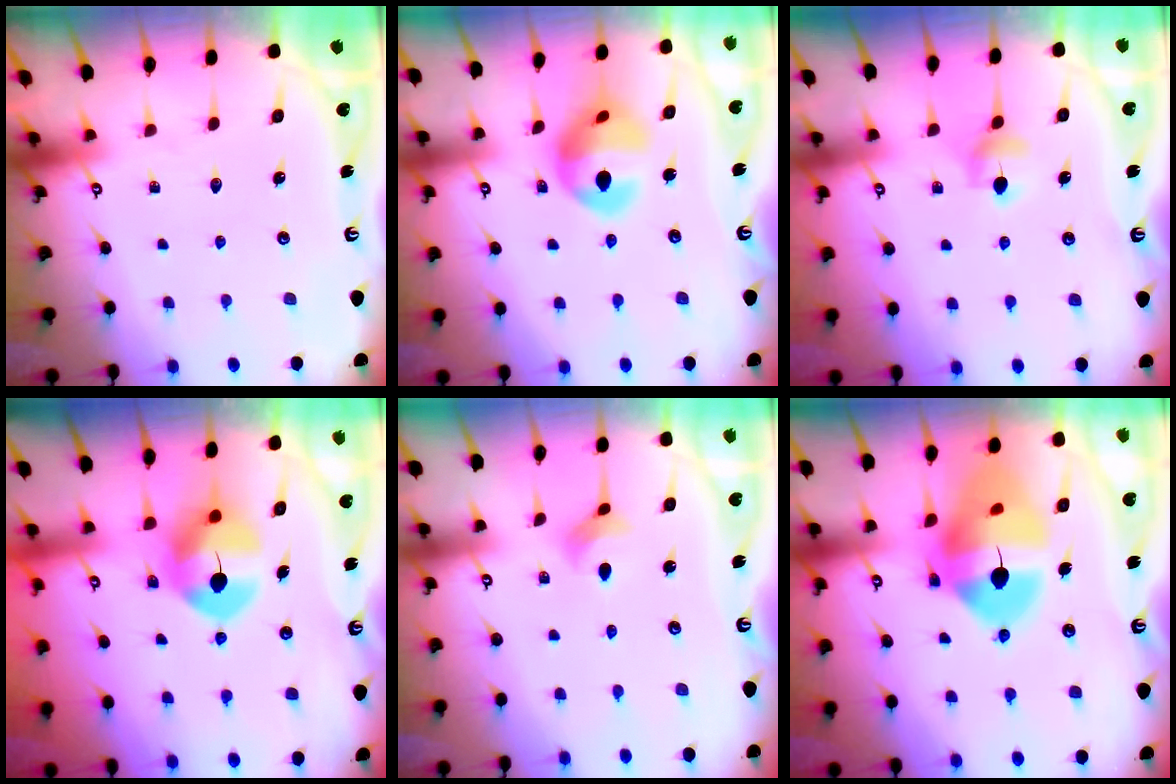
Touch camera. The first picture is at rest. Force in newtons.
{"total": 13.3, "press": 13.2, "slide": 1.5}
{"total": 5.3, "press": 5.3, "slide": 0.7}
{"total": 8.4, "press": 8.3, "slide": 1.3}
{"total": 3.2, "press": 3.2, "slide": 0.3}
{"total": 17.3, "press": 17.2, "slide": 1.7}